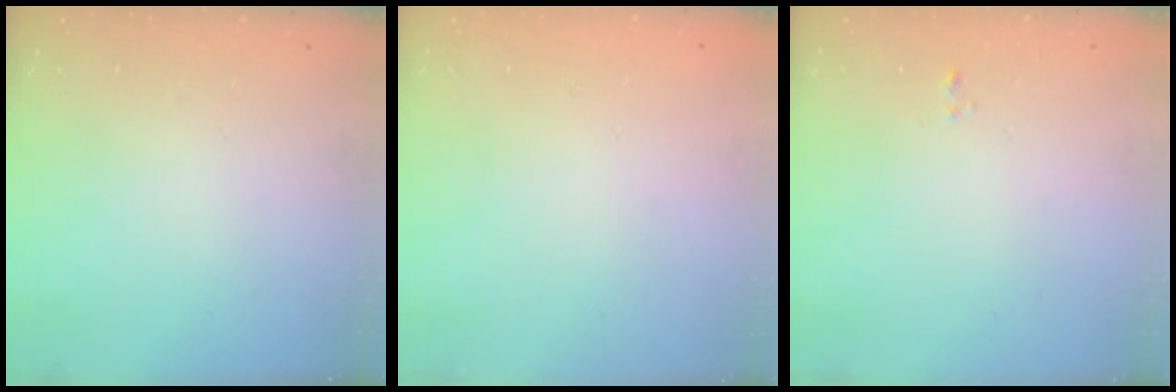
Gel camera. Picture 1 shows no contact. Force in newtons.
{"total": 1.7, "press": 1.6, "slide": 0.2}
{"total": 0.6, "press": 0.2, "slide": 0.5}